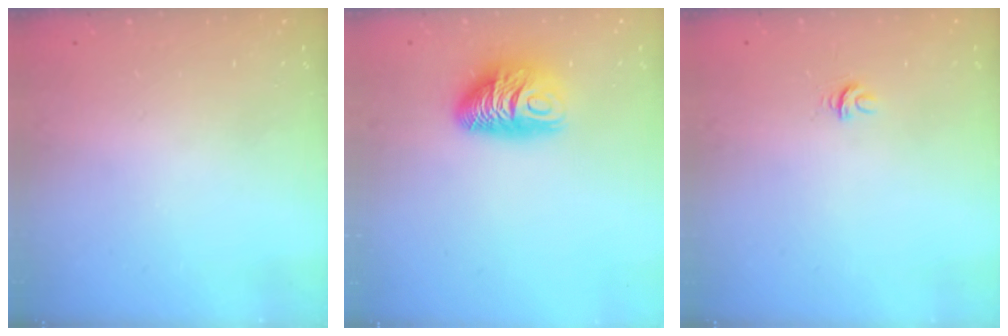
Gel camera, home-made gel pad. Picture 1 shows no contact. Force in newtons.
{"total": 10.4, "press": 10.3, "slide": 1.0}
{"total": 4.0, "press": 3.9, "slide": 0.4}